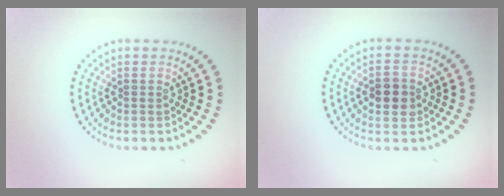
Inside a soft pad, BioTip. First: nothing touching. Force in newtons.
{"total": 2.9, "press": 2.9, "slide": 0.2}